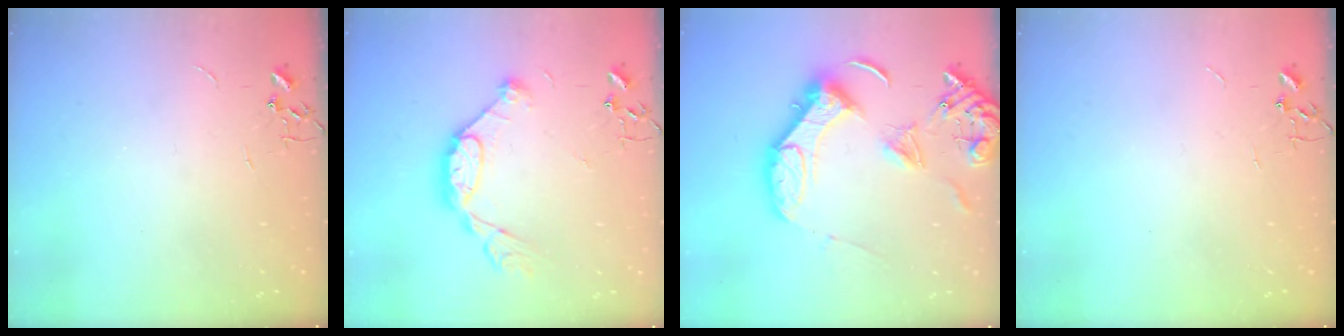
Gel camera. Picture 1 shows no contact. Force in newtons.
{"total": 12.9, "press": 12.9, "slide": 0.8}
{"total": 16.4, "press": 16.3, "slide": 1.6}
{"total": 0.0}